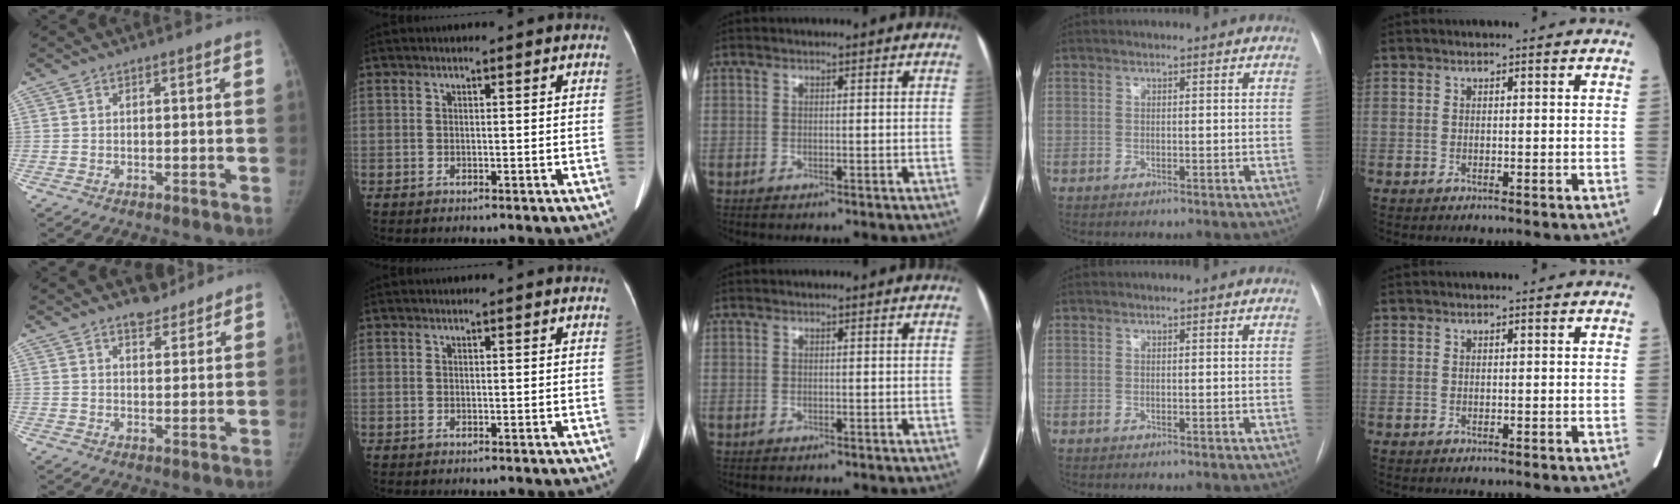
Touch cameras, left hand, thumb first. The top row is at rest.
{"thumb": {"total": 4.2, "force": [3.5, 1.9, 1.3], "torque": [-0.001, -0.025, 0.056]}, "index": {"total": 1.4, "force": [1.3, 0.4, 0.2], "torque": [-0.015, 0.014, 0.009]}}